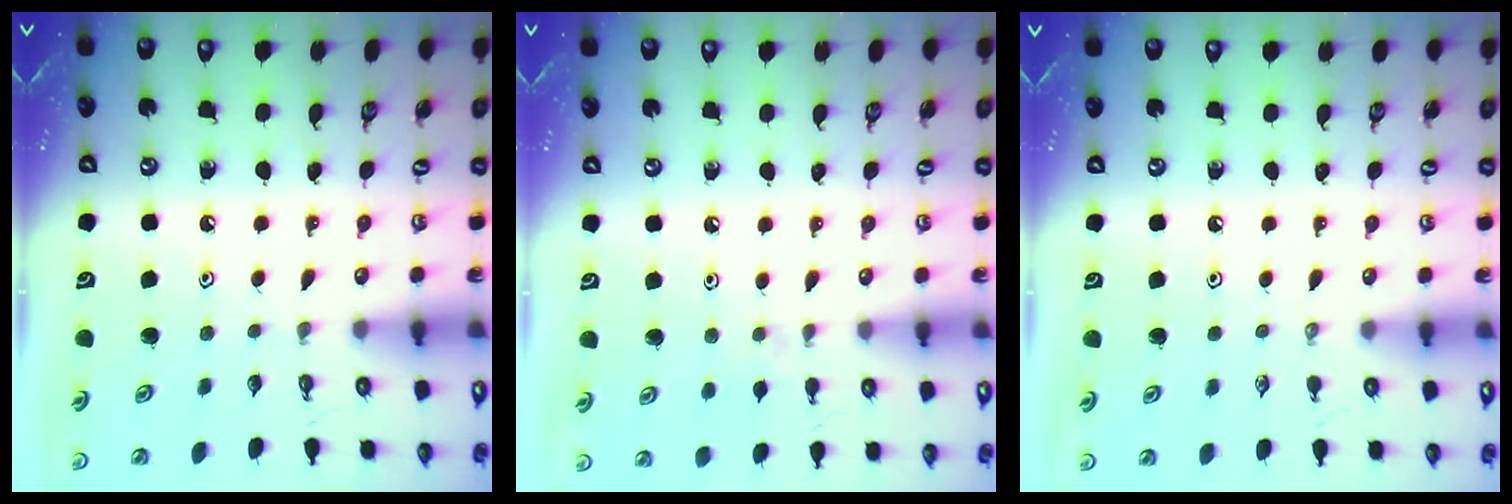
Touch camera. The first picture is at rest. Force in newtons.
{"total": 2.4, "press": 2.4, "slide": 0.5}
{"total": 0.0}